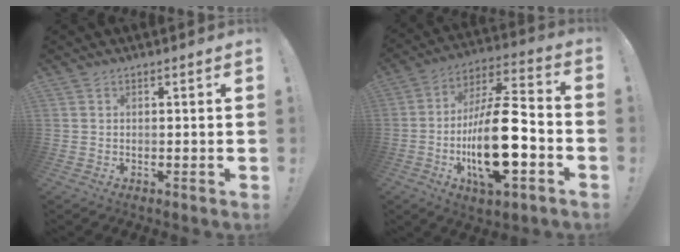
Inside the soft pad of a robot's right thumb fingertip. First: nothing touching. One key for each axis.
{"total": 22.1, "fx": -5.8, "fy": 8.0, "fz": 19.8, "tx": -0.360, "ty": 0.027, "tz": -0.094}